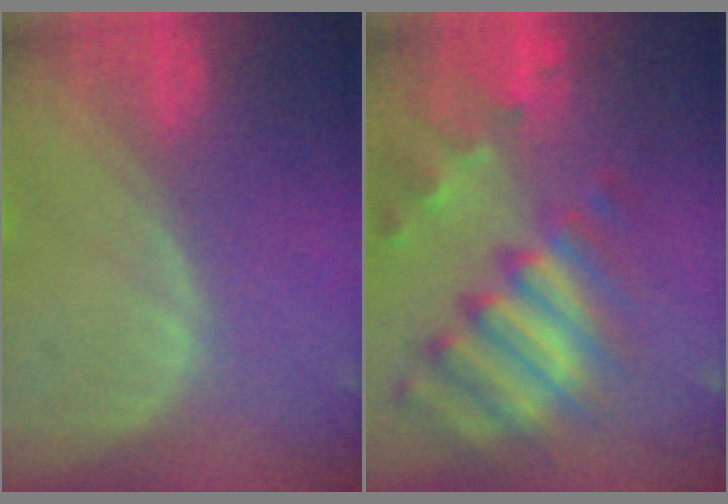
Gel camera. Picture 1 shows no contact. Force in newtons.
{"total": 11.5, "press": 9.9, "slide": 5.9}